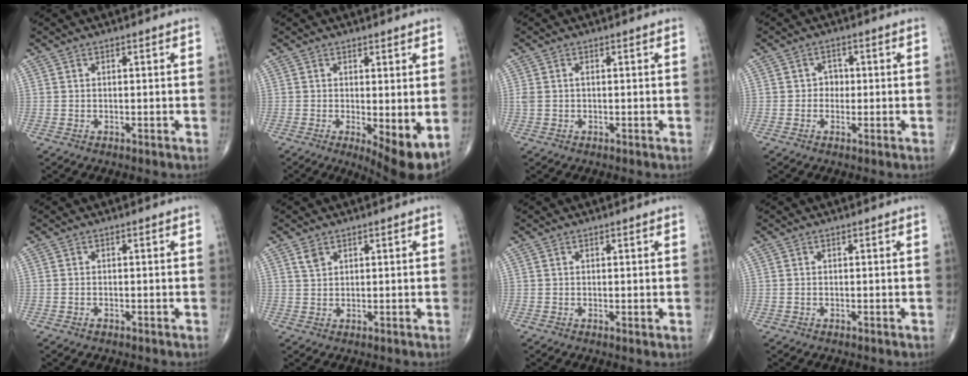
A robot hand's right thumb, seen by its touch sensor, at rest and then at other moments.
{"total": 7.3, "force": [-1.0, 2.2, 6.9], "torque": [-0.099, -0.023, -0.009]}
{"total": 1.5, "force": [0.0, 0.8, 1.3], "torque": [-0.039, 0.007, 0.002]}
{"total": 2.1, "force": [-0.1, 1.9, 0.9], "torque": [0.004, 0.007, -0.008]}
{"total": 0.6, "force": [-0.4, 0.3, 0.3], "torque": [-0.006, 0.000, -0.008]}
{"total": 2.0, "force": [1.3, 1.1, 0.9], "torque": [-0.013, -0.003, 0.028]}
{"total": 0.6, "force": [0.1, 0.1, 0.6], "torque": [-0.016, -0.005, 0.002]}
{"total": 0.0}